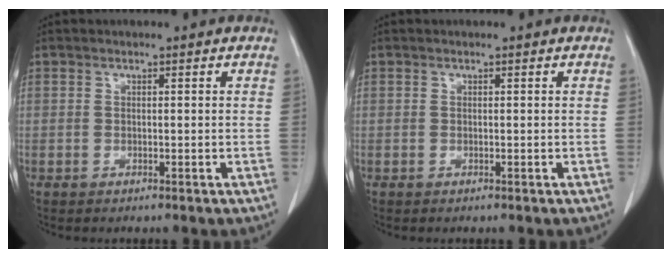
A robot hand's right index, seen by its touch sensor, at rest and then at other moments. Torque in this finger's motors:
{"motor_torque": [0.00, 0.00, 0.00, 0.00]}